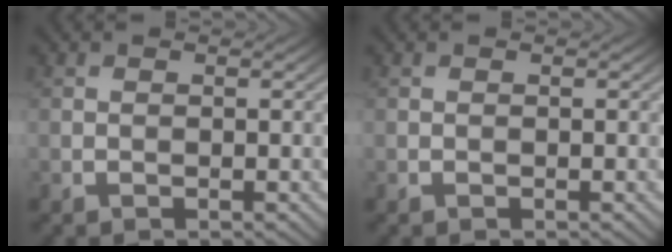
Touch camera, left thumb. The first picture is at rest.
{"total": 0.0}